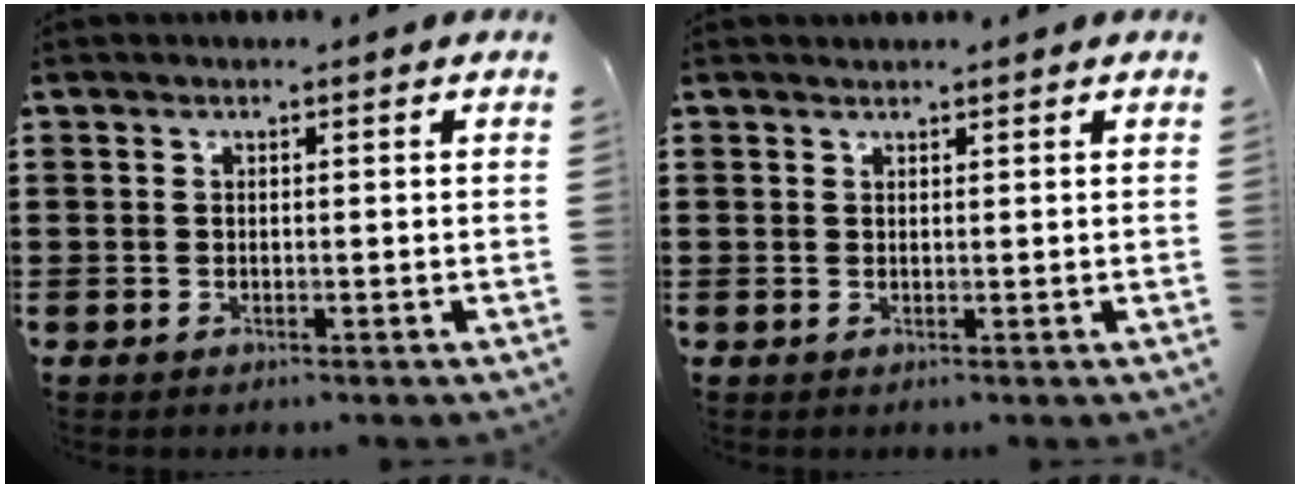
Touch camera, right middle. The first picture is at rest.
{"total": 0.6, "force": [0.6, 0.0, -0.1], "torque": [0.001, -0.001, 0.011]}